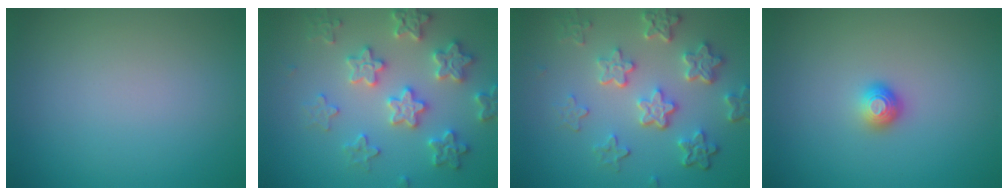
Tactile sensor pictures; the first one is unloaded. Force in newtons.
{"total": 5.4, "press": 5.3, "slide": 1.1}
{"total": 6.0, "press": 4.5, "slide": 4.0}
{"total": 1.5, "press": 1.1, "slide": 1.0}